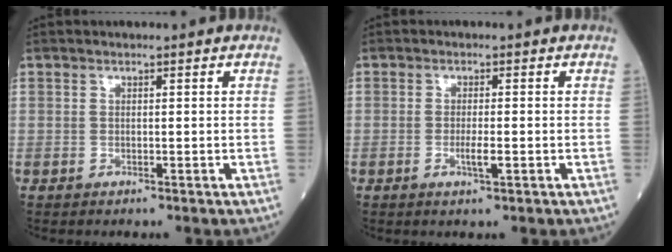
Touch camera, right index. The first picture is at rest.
{"total": 2.4, "force": [-0.7, 0.2, 2.3], "torque": [-0.044, -0.003, -0.012]}